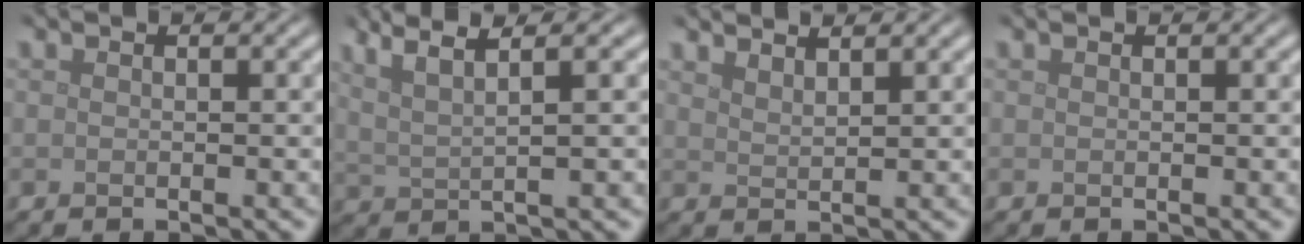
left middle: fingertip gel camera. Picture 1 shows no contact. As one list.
[{"total": 5.2, "force": [3.2, 1.1, 3.9], "torque": [-0.068, 0.018, 0.041]}, {"total": 2.4, "force": [2.1, 0.5, 1.0], "torque": [0.001, 0.004, 0.024]}, {"total": 0.0}]